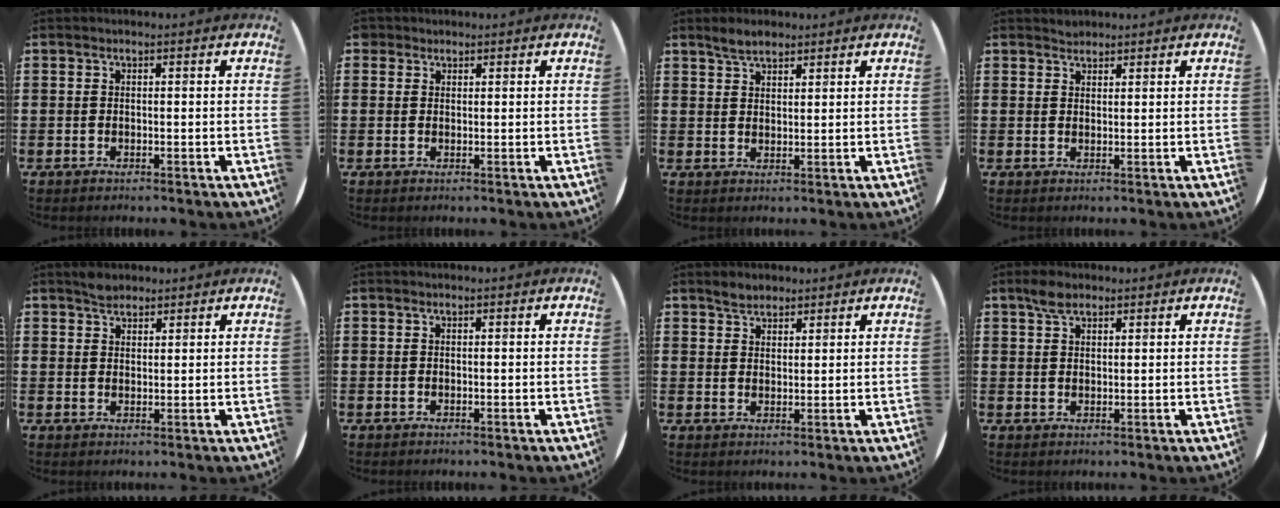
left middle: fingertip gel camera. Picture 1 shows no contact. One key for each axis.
{"total": 1.0, "fx": 0.9, "fy": 0.6, "fz": 0.0, "tx": -0.002, "ty": 0.002, "tz": 0.017}
{"total": 3.0, "fx": 2.6, "fy": 1.2, "fz": 0.9, "tx": -0.015, "ty": 0.003, "tz": 0.048}
{"total": 1.3, "fx": 1.2, "fy": 0.3, "fz": -0.2, "tx": 0.009, "ty": -0.003, "tz": 0.023}
{"total": 2.0, "fx": 1.9, "fy": 0.7, "fz": 0.1, "tx": 0.003, "ty": 0.000, "tz": 0.034}
{"total": 0.0}
{"total": 2.4, "fx": 2.2, "fy": 1.0, "fz": 0.2, "tx": 0.000, "ty": 0.001, "tz": 0.040}
{"total": 2.8, "fx": 2.1, "fy": 1.3, "fz": 1.3, "tx": -0.022, "ty": 0.003, "tz": 0.037}